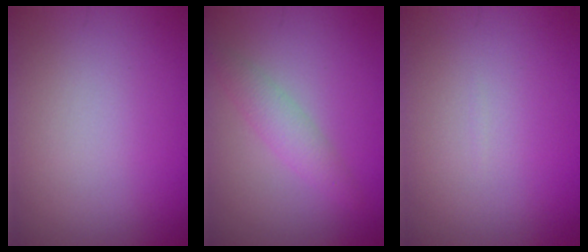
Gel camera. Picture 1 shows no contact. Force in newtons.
{"total": 2.2, "press": 2.2, "slide": 0.2}
{"total": 0.0}